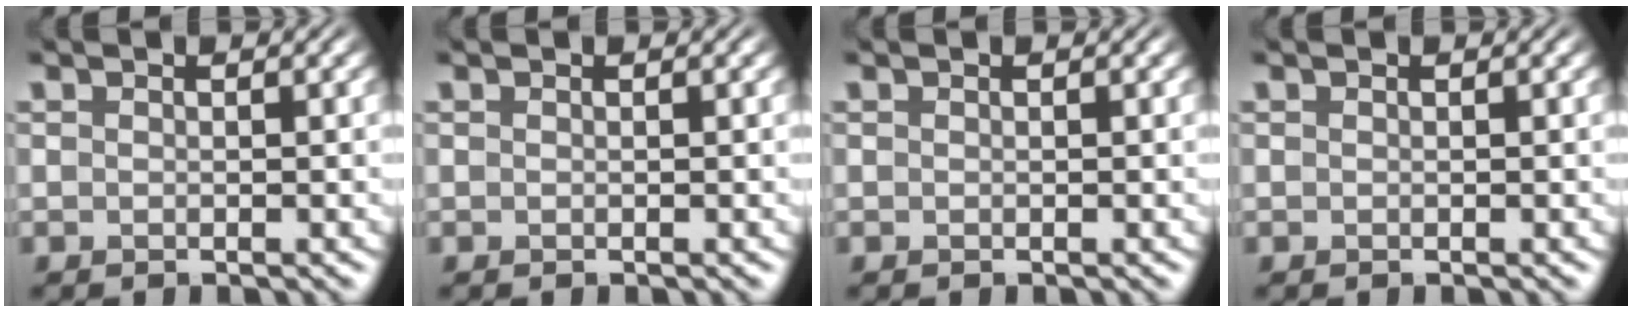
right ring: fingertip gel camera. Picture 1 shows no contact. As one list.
[{"total": 0.0}, {"total": 0.0}, {"total": 0.0}]